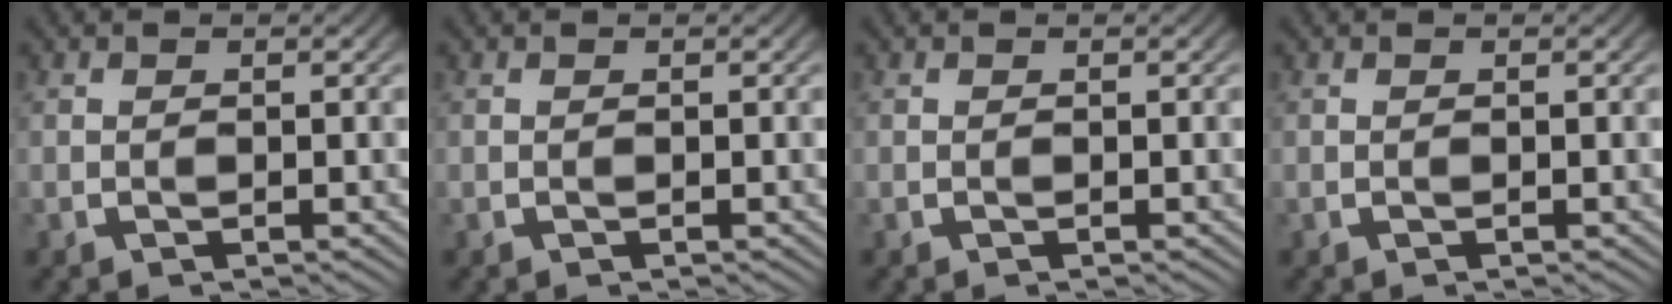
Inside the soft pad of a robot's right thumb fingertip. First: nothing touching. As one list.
[{"total": 0.0}, {"total": 0.0}, {"total": 0.0}]